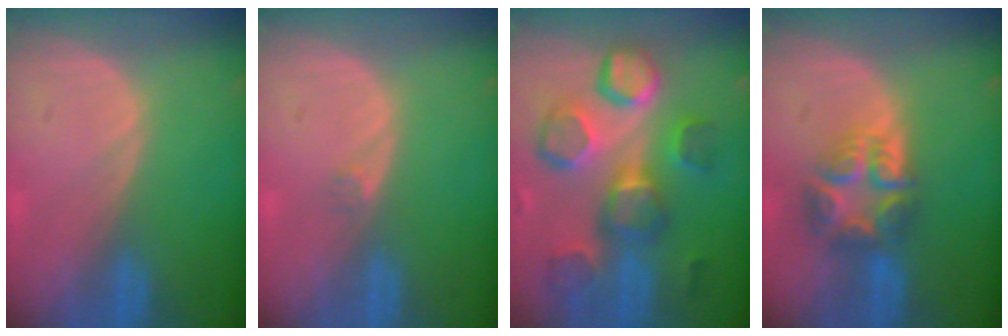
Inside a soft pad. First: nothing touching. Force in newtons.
{"total": 0.8, "press": 0.7, "slide": 0.4}
{"total": 11.3, "press": 10.8, "slide": 3.2}
{"total": 7.7, "press": 6.7, "slide": 3.8}